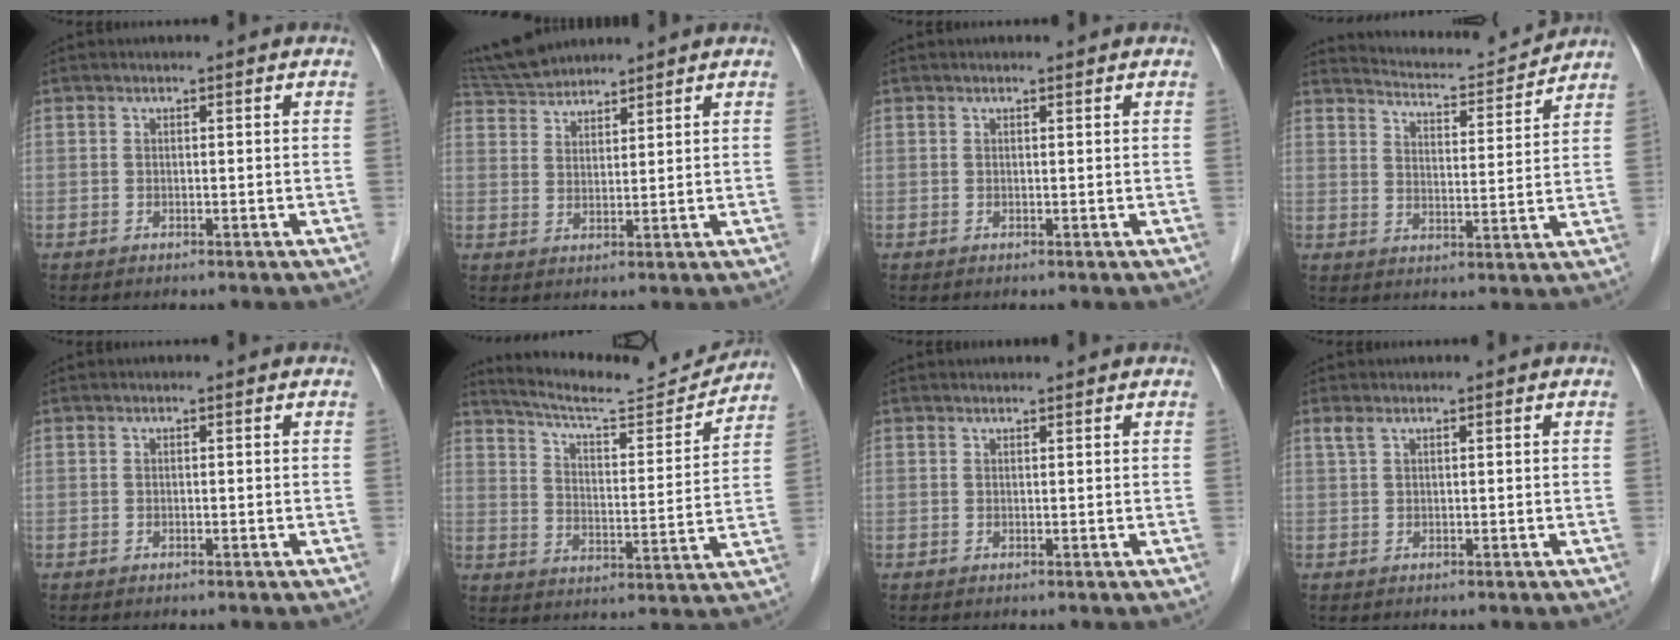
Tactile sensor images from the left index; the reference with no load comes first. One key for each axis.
{"total": 6.9, "fx": 6.7, "fy": 1.1, "fz": 1.4, "tx": -0.036, "ty": 0.029, "tz": 0.130}
{"total": 0.0}
{"total": 9.8, "fx": 9.8, "fy": 0.2, "fz": 1.0, "tx": -0.029, "ty": -0.001, "tz": 0.146}
{"total": 0.0}
{"total": 14.7, "fx": 14.3, "fy": 0.6, "fz": 3.4, "tx": -0.064, "ty": -0.016, "tz": 0.213}
{"total": 1.2, "fx": 1.2, "fy": 0.0, "fz": 0.2, "tx": -0.005, "ty": 0.009, "tz": 0.021}
{"total": 1.0, "fx": 0.7, "fy": 0.3, "fz": 0.7, "tx": -0.021, "ty": 0.013, "tz": 0.018}